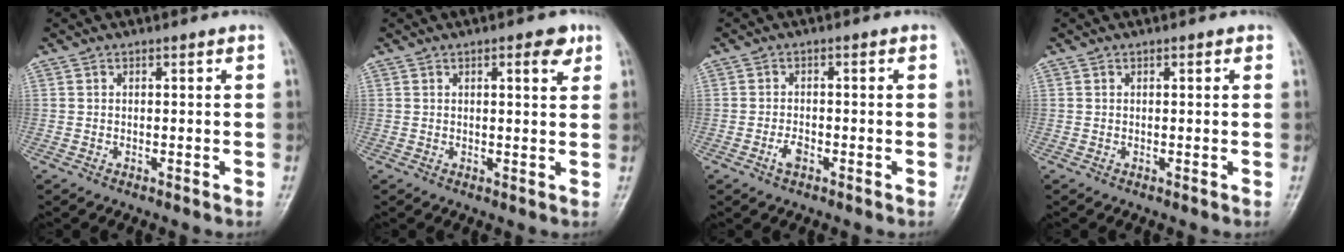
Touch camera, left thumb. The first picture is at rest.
{"total": 3.7, "force": [1.9, 1.3, 3.0], "torque": [-0.031, -0.006, 0.022]}
{"total": 2.3, "force": [-1.2, 1.2, 1.6], "torque": [-0.032, 0.006, -0.024]}
{"total": 0.7, "force": [0.3, 0.3, 0.5], "torque": [-0.007, 0.000, 0.002]}